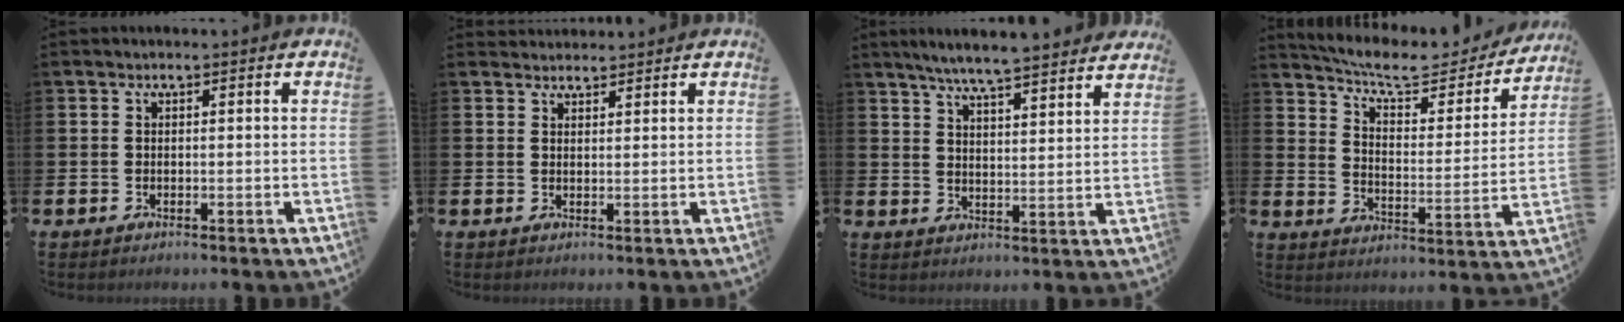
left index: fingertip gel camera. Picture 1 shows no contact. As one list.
[{"total": 1.9, "force": [1.8, 0.5, -0.1], "torque": [0.009, -0.009, 0.031]}, {"total": 6.4, "force": [6.1, -0.1, 1.8], "torque": [-0.048, -0.037, 0.106]}, {"total": 8.6, "force": [7.6, 2.2, 3.3], "torque": [-0.086, -0.049, 0.127]}]